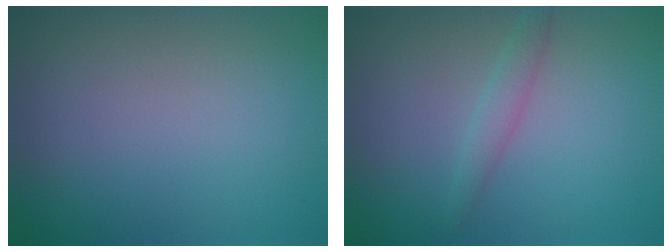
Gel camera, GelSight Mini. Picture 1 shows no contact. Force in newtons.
{"total": 1.4, "press": 1.4, "slide": 0.0}